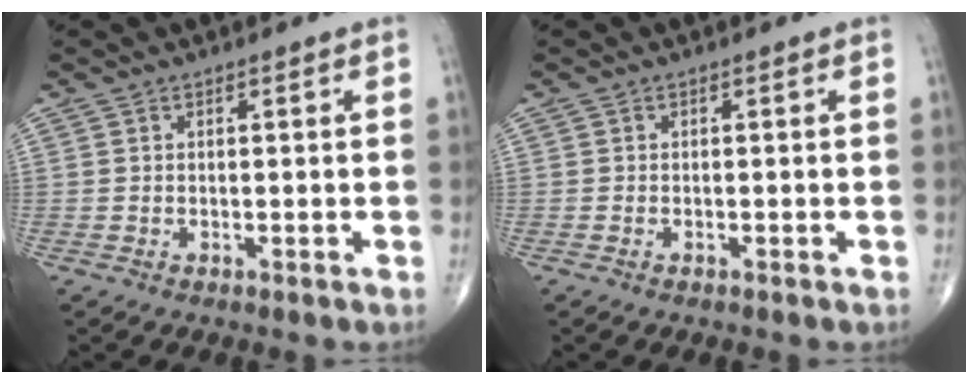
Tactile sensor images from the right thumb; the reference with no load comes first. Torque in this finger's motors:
{"motor_torque": [-0.10, 0.29, -0.32, -0.19, -0.02]}